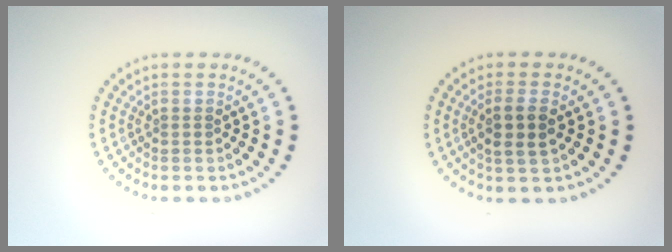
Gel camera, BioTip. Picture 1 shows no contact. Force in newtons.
{"total": 2.7, "press": 2.5, "slide": 1.0}